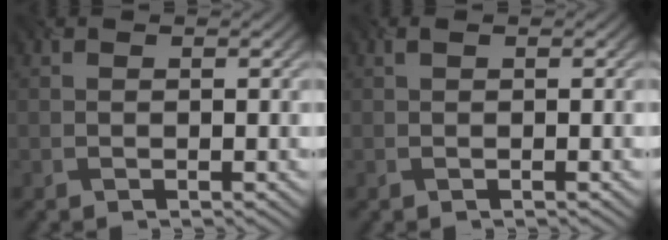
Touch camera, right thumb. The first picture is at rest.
{"total": 0.7, "force": [0.2, 0.1, 0.7], "torque": [-0.012, 0.003, 0.002]}